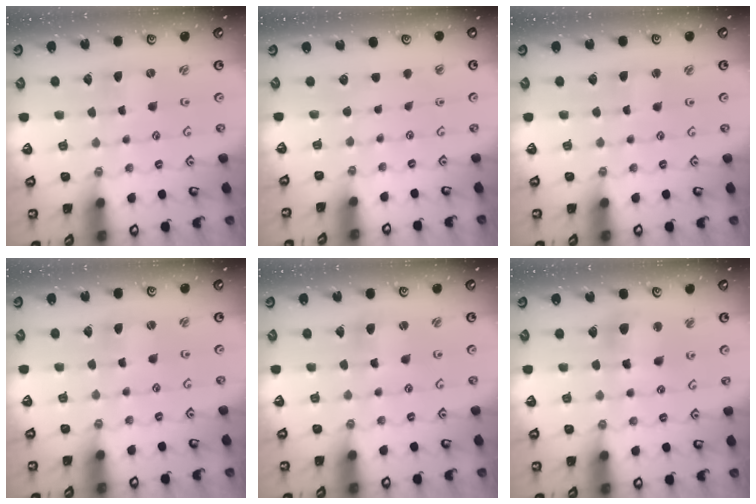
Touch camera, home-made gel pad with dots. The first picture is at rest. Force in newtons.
{"total": 0.0}
{"total": 1.9, "press": 1.8, "slide": 0.3}
{"total": 1.1, "press": 1.0, "slide": 0.2}
{"total": 3.7, "press": 3.7, "slide": 0.5}
{"total": 9.7, "press": 9.7, "slide": 1.2}